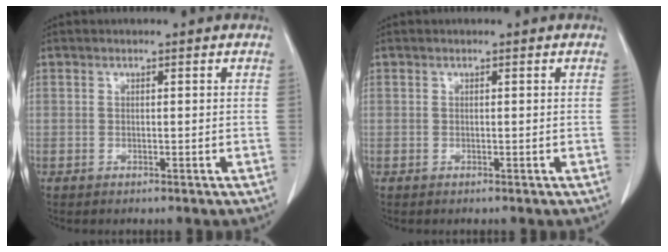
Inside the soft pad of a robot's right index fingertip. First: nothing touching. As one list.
[{"total": 0.0}]